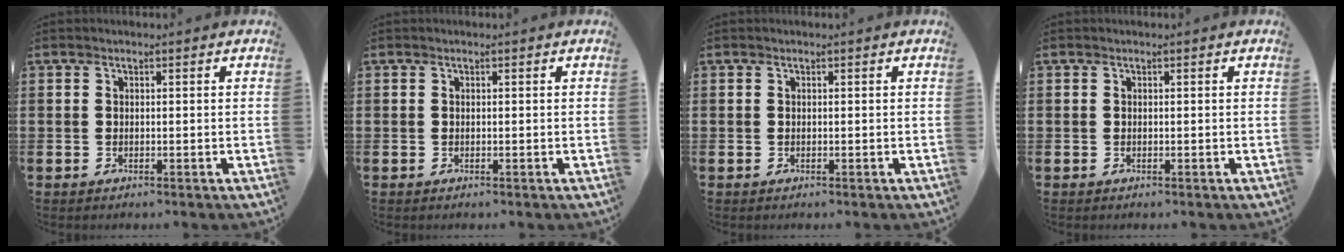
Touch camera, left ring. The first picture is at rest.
{"total": 0.0}
{"total": 0.0}
{"total": 0.0}